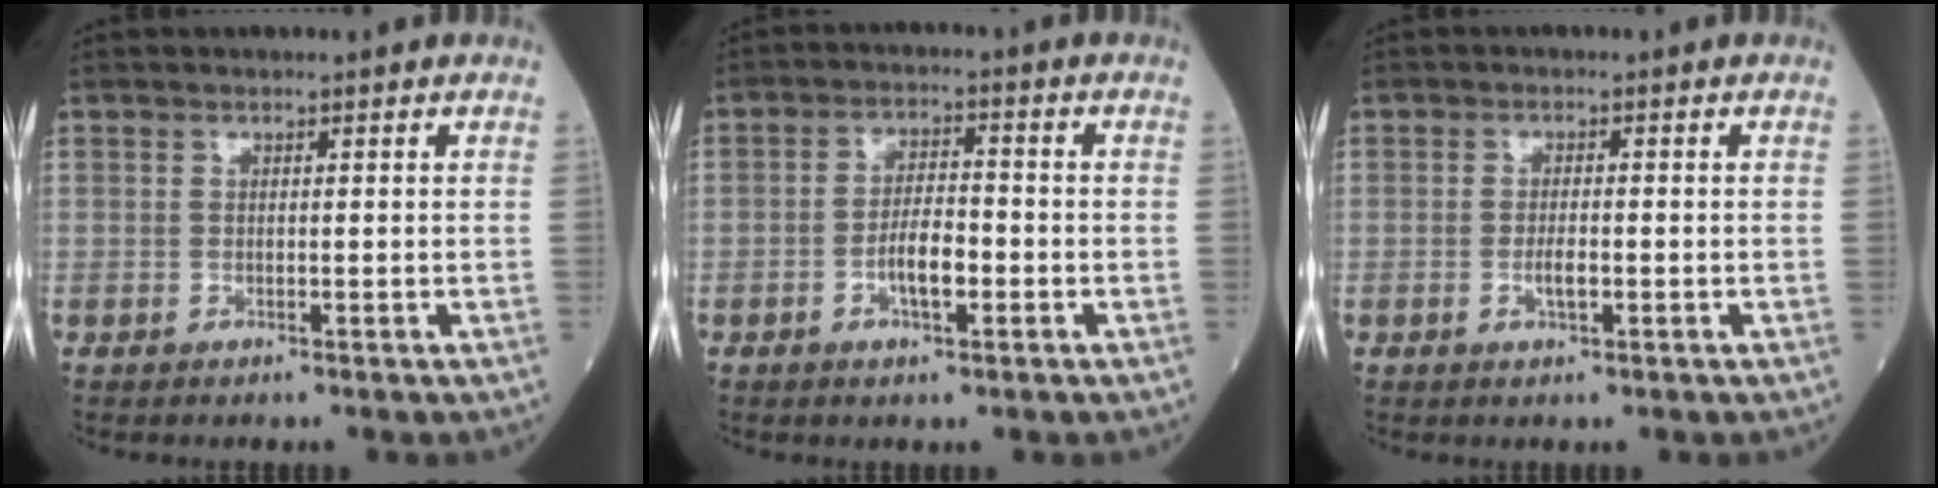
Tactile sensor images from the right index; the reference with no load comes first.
{"total": 5.1, "force": [-1.7, 1.7, 4.5], "torque": [-0.083, 0.007, -0.031]}
{"total": 2.3, "force": [-0.7, 0.6, 2.1], "torque": [-0.039, 0.001, -0.010]}